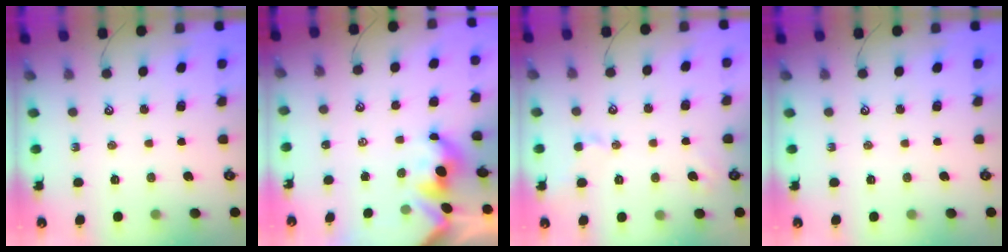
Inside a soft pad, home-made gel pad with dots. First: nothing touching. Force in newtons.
{"total": 1.7, "press": 1.6, "slide": 0.2}
{"total": 2.1, "press": 2.0, "slide": 0.6}
{"total": 0.0}